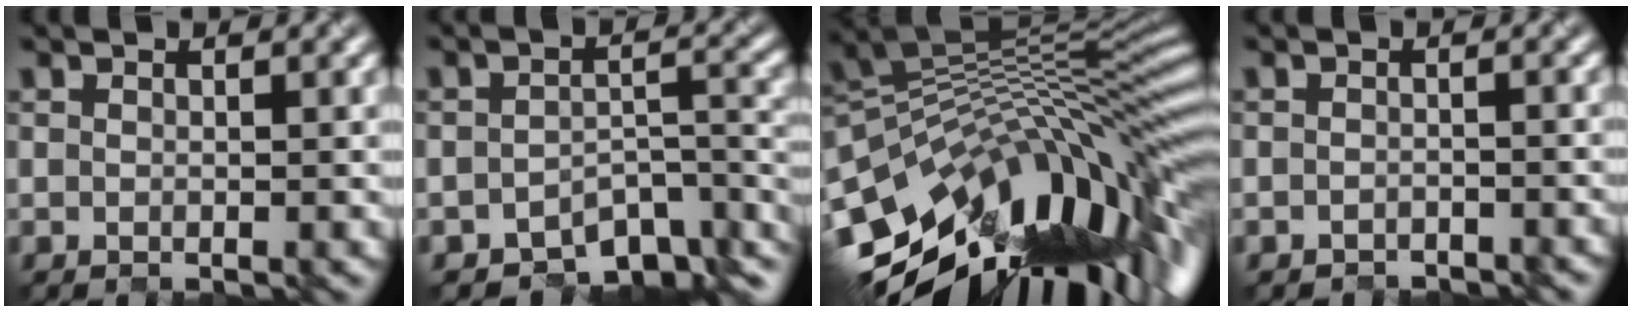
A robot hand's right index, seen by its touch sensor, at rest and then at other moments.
{"total": 6.7, "force": [-5.0, 2.8, 3.5], "torque": [-0.043, -0.015, -0.070]}
{"total": 14.4, "force": [-4.7, 6.3, 12.1], "torque": [-0.210, 0.013, -0.089]}
{"total": 2.5, "force": [-2.5, -0.2, -0.5], "torque": [0.001, -0.003, -0.032]}